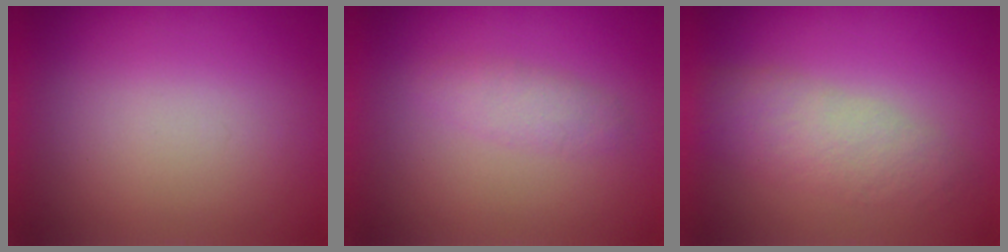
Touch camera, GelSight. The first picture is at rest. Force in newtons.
{"total": 2.3}
{"total": 2.9}